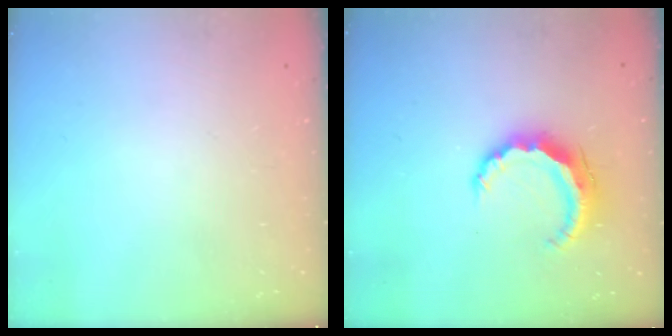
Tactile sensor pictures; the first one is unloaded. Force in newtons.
{"total": 8.5, "press": 8.4, "slide": 0.8}